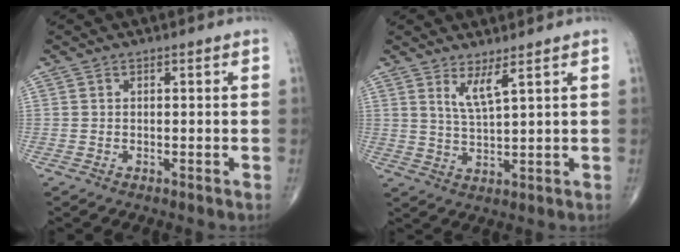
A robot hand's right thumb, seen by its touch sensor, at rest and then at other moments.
{"total": 4.2, "force": [2.5, 0.3, 3.4], "torque": [-0.068, -0.033, 0.055]}